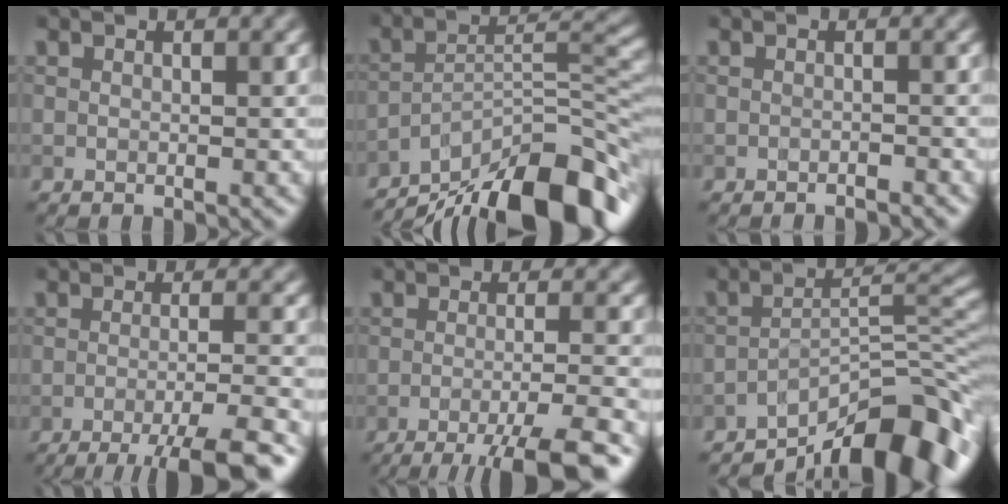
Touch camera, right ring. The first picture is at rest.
{"total": 13.7, "force": [-10.2, 3.5, 8.4], "torque": [-0.131, 0.019, -0.171]}
{"total": 1.2, "force": [-1.1, 0.1, 0.4], "torque": [0.001, 0.001, -0.020]}
{"total": 7.1, "force": [-4.1, 1.3, 5.6], "torque": [-0.076, -0.005, -0.062]}
{"total": 7.9, "force": [-4.7, 1.5, 6.1], "torque": [-0.085, -0.007, -0.072]}
{"total": 10.4, "force": [-7.4, 2.8, 6.8], "torque": [-0.084, 0.009, -0.130]}